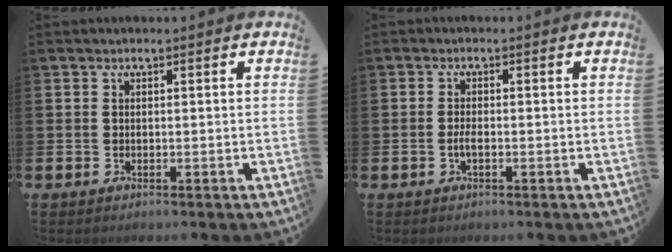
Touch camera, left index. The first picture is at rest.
{"total": 1.5, "force": [-0.4, 0.4, 1.4], "torque": [-0.022, -0.001, -0.009]}